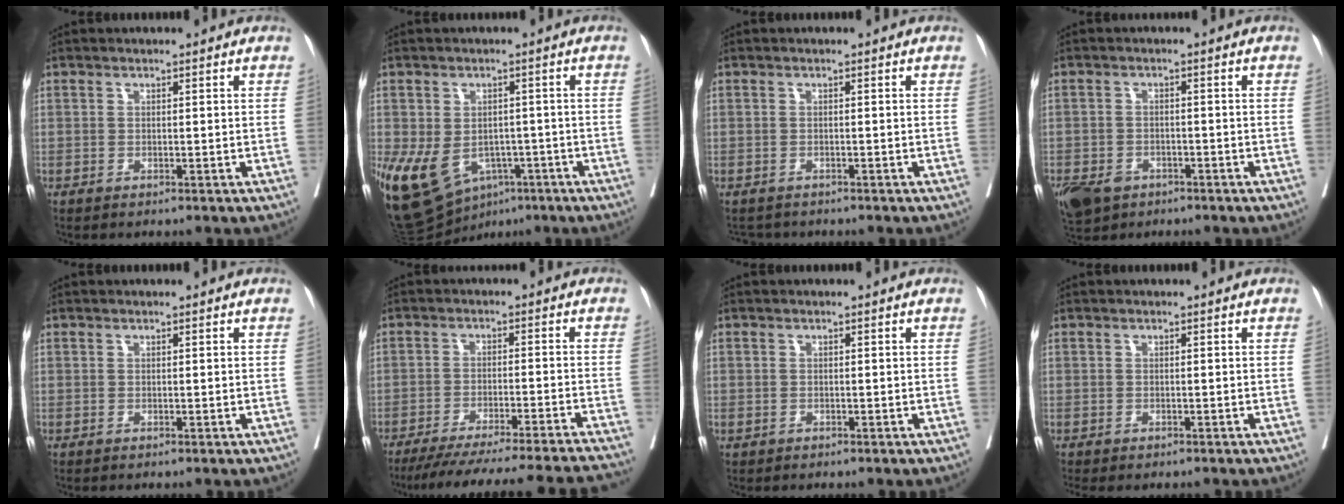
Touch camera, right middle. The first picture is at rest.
{"total": 13.9, "force": [-6.0, 9.8, 7.8], "torque": [-0.162, 0.004, -0.080]}
{"total": 2.3, "force": [-2.1, 0.9, -0.1], "torque": [-0.002, -0.005, -0.033]}
{"total": 9.5, "force": [-5.6, 6.5, 4.1], "torque": [-0.107, -0.008, -0.086]}
{"total": 0.0}
{"total": 22.6, "force": [-20.9, -1.5, 8.5], "torque": [-0.092, -0.047, -0.282]}
{"total": 0.7, "force": [-0.3, 0.7, 0.0], "torque": [-0.003, 0.005, -0.007]}
{"total": 1.8, "force": [-1.5, 0.9, 0.5], "torque": [-0.006, -0.002, -0.022]}